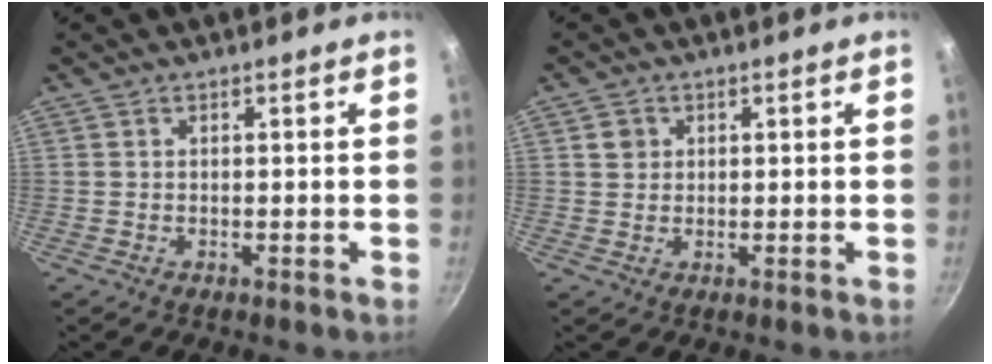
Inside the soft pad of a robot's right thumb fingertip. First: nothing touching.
{"total": 2.4, "force": [0.7, 2.2, 0.7], "torque": [0.000, 0.005, 0.010]}